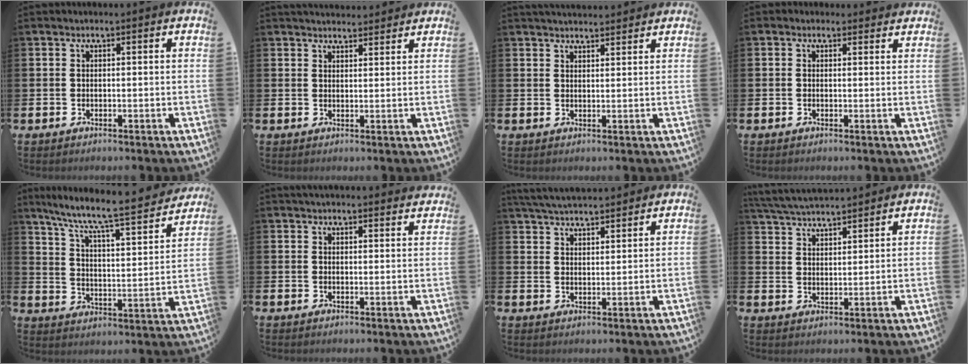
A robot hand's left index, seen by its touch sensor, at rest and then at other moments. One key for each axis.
{"total": 2.8, "fx": 2.8, "fy": 0.6, "fz": 0.1, "tx": 0.004, "ty": -0.017, "tz": 0.048}
{"total": 2.7, "fx": 2.6, "fy": 0.4, "fz": 0.2, "tx": -0.004, "ty": -0.012, "tz": 0.048}
{"total": 0.9, "fx": 0.7, "fy": 0.6, "fz": 0.1, "tx": 0.009, "ty": 0.002, "tz": 0.009}
{"total": 7.7, "fx": 6.9, "fy": 0.6, "fz": 3.4, "tx": -0.089, "ty": -0.061, "tz": 0.109}
{"total": 2.7, "fx": 2.6, "fy": 0.3, "fz": 0.4, "tx": -0.007, "ty": -0.012, "tz": 0.047}
{"total": 4.8, "fx": 4.8, "fy": 0.5, "fz": 0.6, "tx": -0.020, "ty": -0.022, "tz": 0.086}
{"total": 5.0, "fx": 4.9, "fy": 0.5, "fz": 0.5, "tx": -0.030, "ty": -0.025, "tz": 0.089}